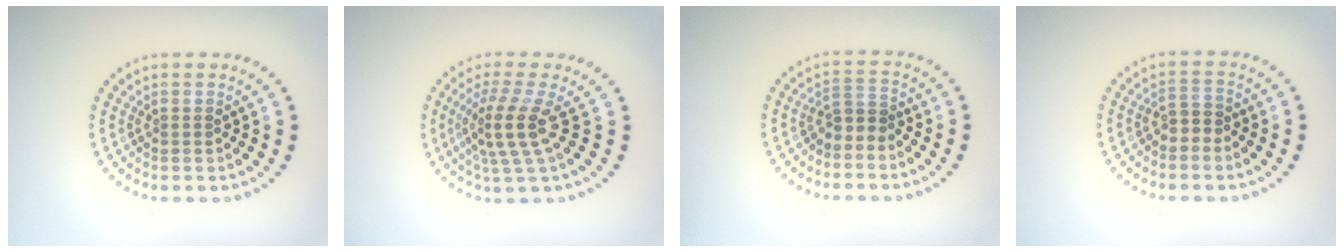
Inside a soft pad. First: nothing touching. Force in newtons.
{"total": 3.9, "press": 2.8, "slide": 2.7}
{"total": 1.7, "press": 1.1, "slide": 1.3}
{"total": 1.6, "press": 1.3, "slide": 0.8}